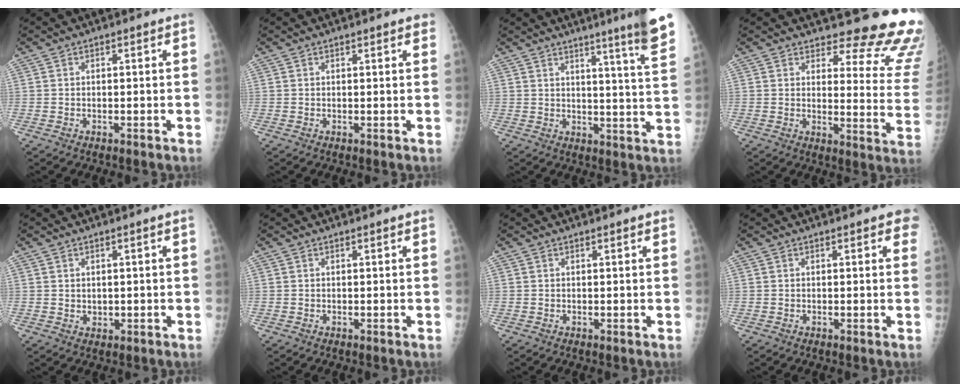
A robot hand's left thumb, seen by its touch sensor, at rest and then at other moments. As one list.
[{"total": 1.9, "force": [1.5, 0.4, 1.1], "torque": [-0.008, 0.002, 0.016]}, {"total": 12.3, "force": [9.0, -0.5, 8.3], "torque": [-0.101, -0.062, 0.103]}, {"total": 17.7, "force": [16.1, 4.9, 5.6], "torque": [-0.014, -0.157, 0.167]}, {"total": 1.1, "force": [0.6, 0.6, 0.7], "torque": [-0.008, -0.008, 0.017]}, {"total": 0.7, "force": [0.6, 0.0, 0.3], "torque": [-0.005, 0.001, 0.011]}, {"total": 1.1, "force": [0.9, 0.1, 0.5], "torque": [-0.003, 0.001, 0.014]}, {"total": 3.8, "force": [2.5, 1.3, 2.6], "torque": [-0.009, 0.001, 0.026]}]